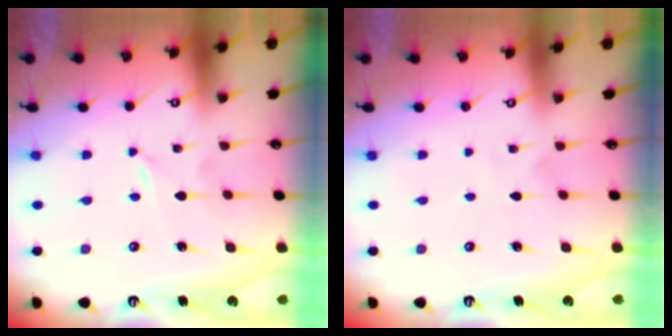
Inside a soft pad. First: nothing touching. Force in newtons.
{"total": 2.2, "press": 2.2, "slide": 0.2}